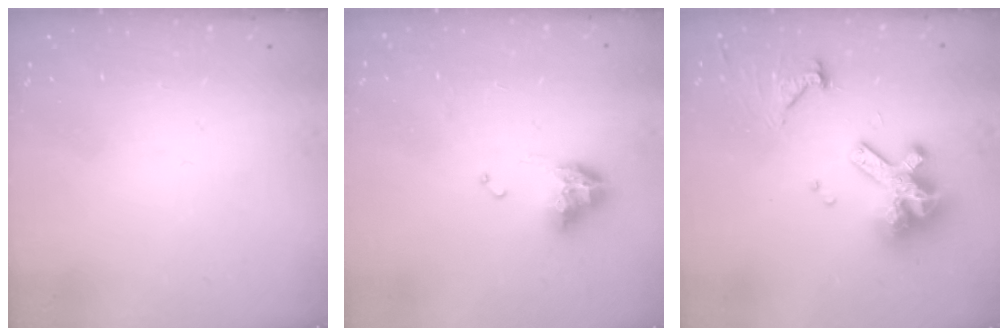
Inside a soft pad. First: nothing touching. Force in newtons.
{"total": 9.1, "press": 9.0, "slide": 1.0}
{"total": 14.4, "press": 14.4, "slide": 1.3}